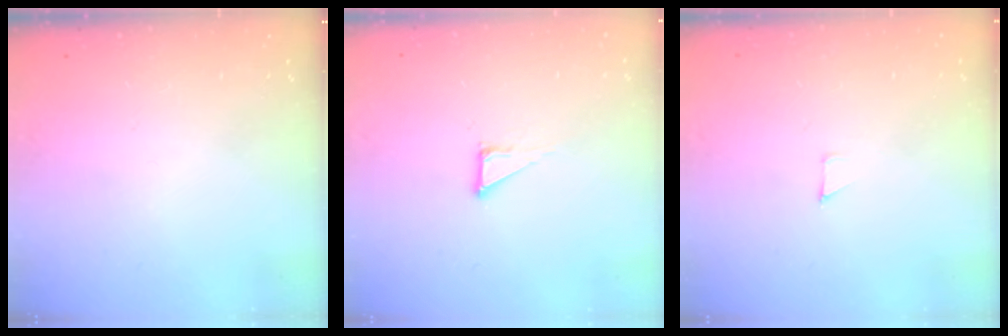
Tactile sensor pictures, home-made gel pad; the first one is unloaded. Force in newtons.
{"total": 4.4, "press": 4.4, "slide": 0.1}
{"total": 2.6, "press": 2.6, "slide": 0.2}